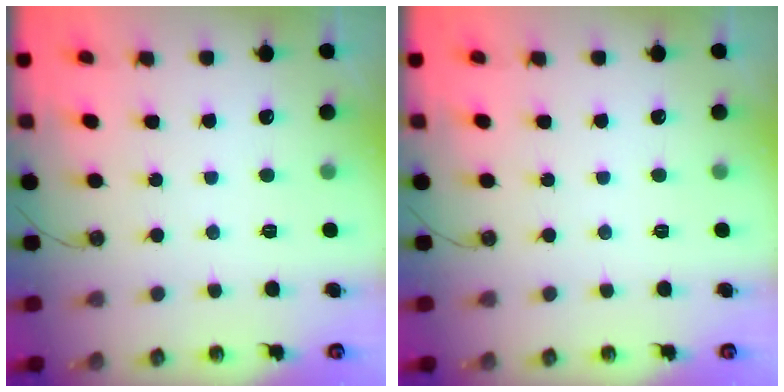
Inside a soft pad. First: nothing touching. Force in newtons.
{"total": 0.0}